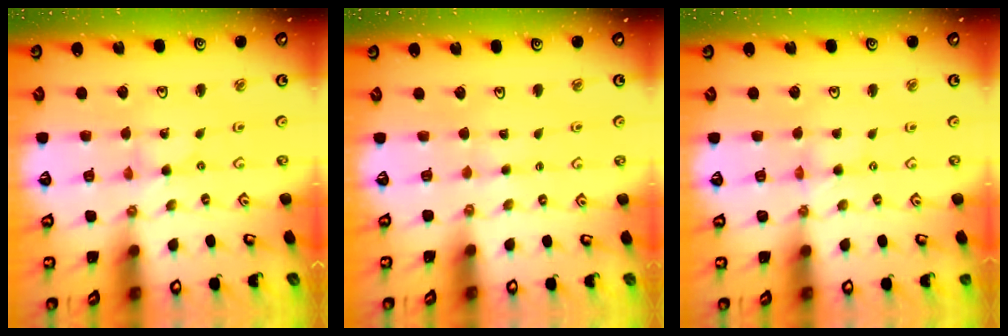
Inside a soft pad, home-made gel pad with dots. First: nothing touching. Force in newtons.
{"total": 1.8, "press": 1.7, "slide": 0.4}
{"total": 0.0}